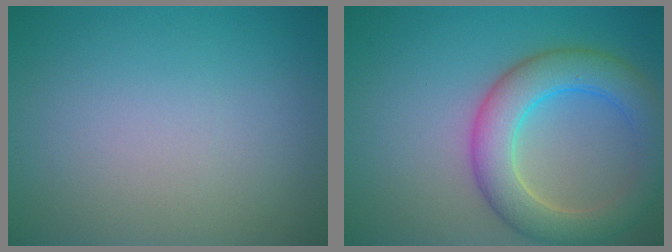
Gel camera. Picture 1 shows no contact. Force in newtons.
{"total": 6.4, "press": 6.4, "slide": 0.2}